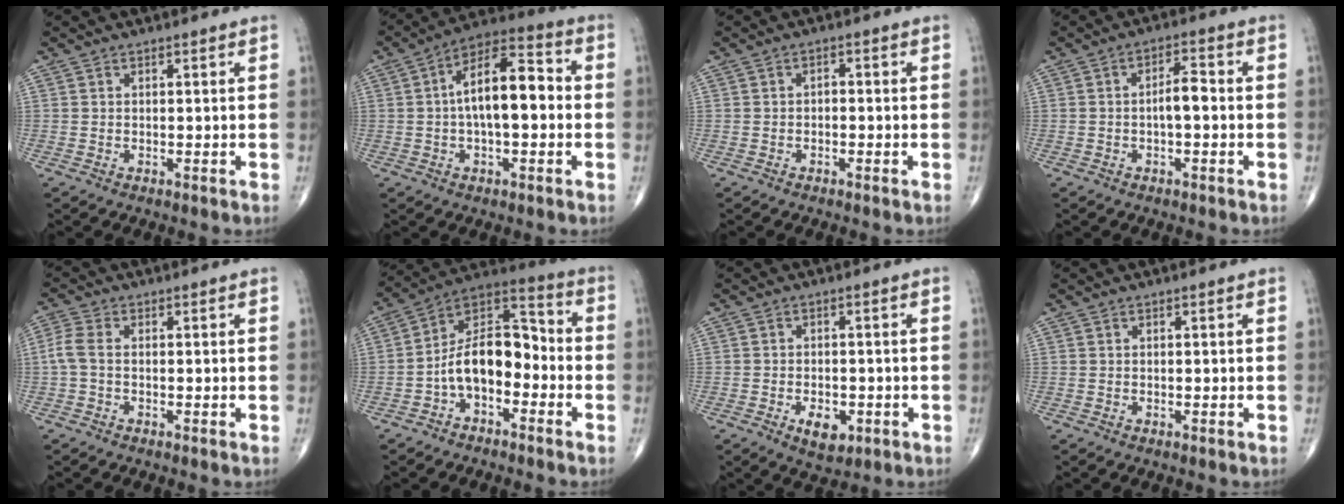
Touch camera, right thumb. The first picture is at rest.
{"total": 13.9, "force": [0.2, 6.2, 12.5], "torque": [-0.198, 0.039, -0.009]}
{"total": 1.2, "force": [-0.5, 0.8, 0.8], "torque": [-0.007, 0.008, -0.012]}
{"total": 4.3, "force": [-0.6, 1.7, 3.9], "torque": [-0.061, 0.016, -0.015]}
{"total": 3.5, "force": [-0.3, 1.8, 2.9], "torque": [-0.079, 0.006, -0.015]}
{"total": 13.1, "force": [-3.5, 7.6, 10.1], "torque": [-0.148, 0.064, -0.073]}
{"total": 5.2, "force": [-2.0, 3.1, 3.7], "torque": [-0.047, 0.002, -0.025]}
{"total": 0.0}